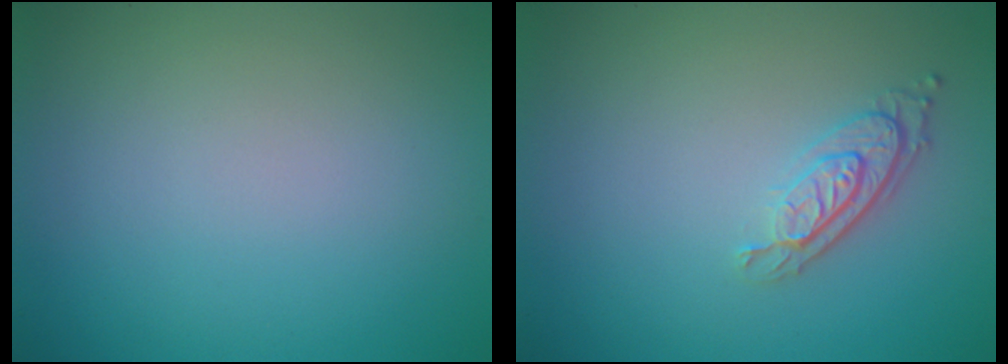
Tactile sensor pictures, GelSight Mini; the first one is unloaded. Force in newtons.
{"total": 2.9, "press": 2.2, "slide": 1.9}